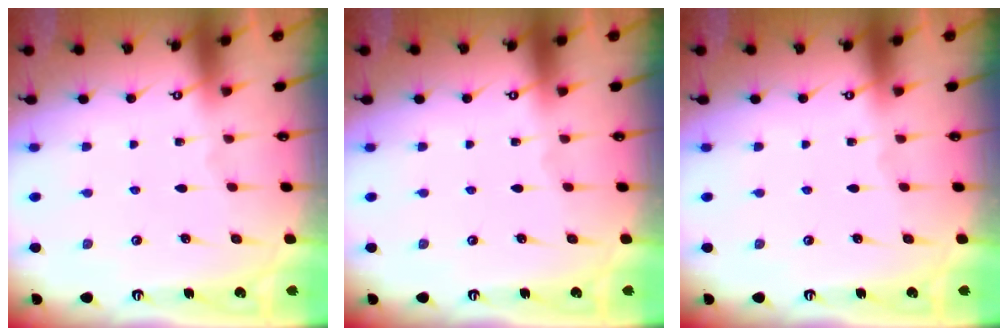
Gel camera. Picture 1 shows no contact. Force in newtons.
{"total": 0.0}
{"total": 0.0}